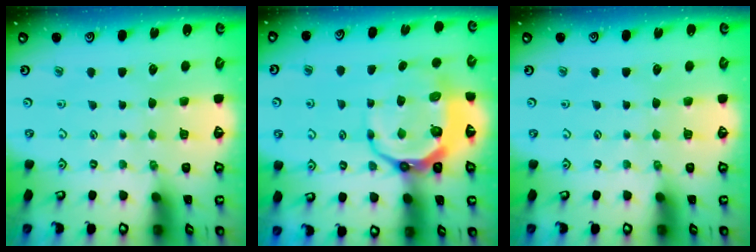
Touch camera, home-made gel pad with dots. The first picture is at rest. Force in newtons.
{"total": 10.8, "press": 10.0, "slide": 4.1}
{"total": 0.0}